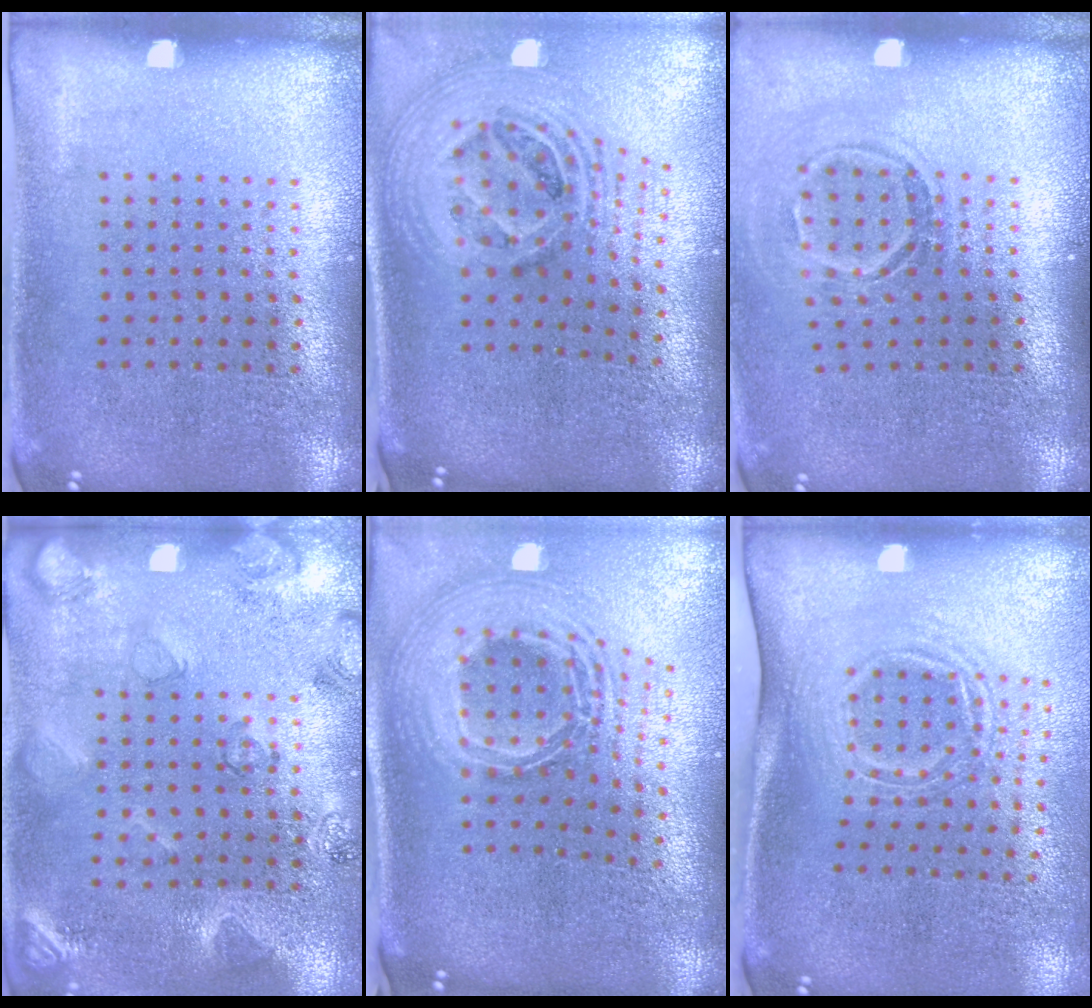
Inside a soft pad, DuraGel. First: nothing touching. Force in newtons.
{"total": 2.7, "press": 1.9, "slide": 1.9}
{"total": 1.6, "press": 1.1, "slide": 1.1}
{"total": 2.1, "press": 1.9, "slide": 0.8}
{"total": 2.9, "press": 2.0, "slide": 2.1}
{"total": 1.7, "press": 1.1, "slide": 1.2}